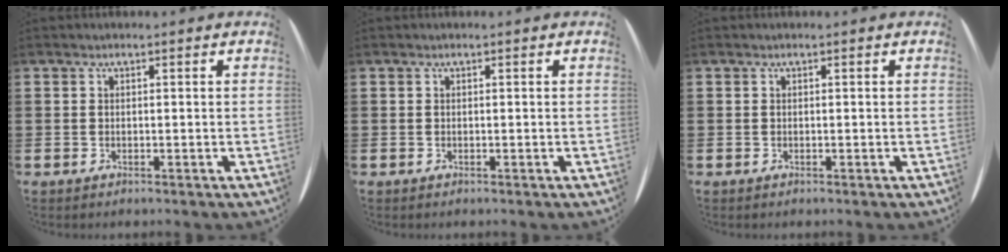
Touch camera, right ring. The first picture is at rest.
{"total": 0.0}
{"total": 0.0}